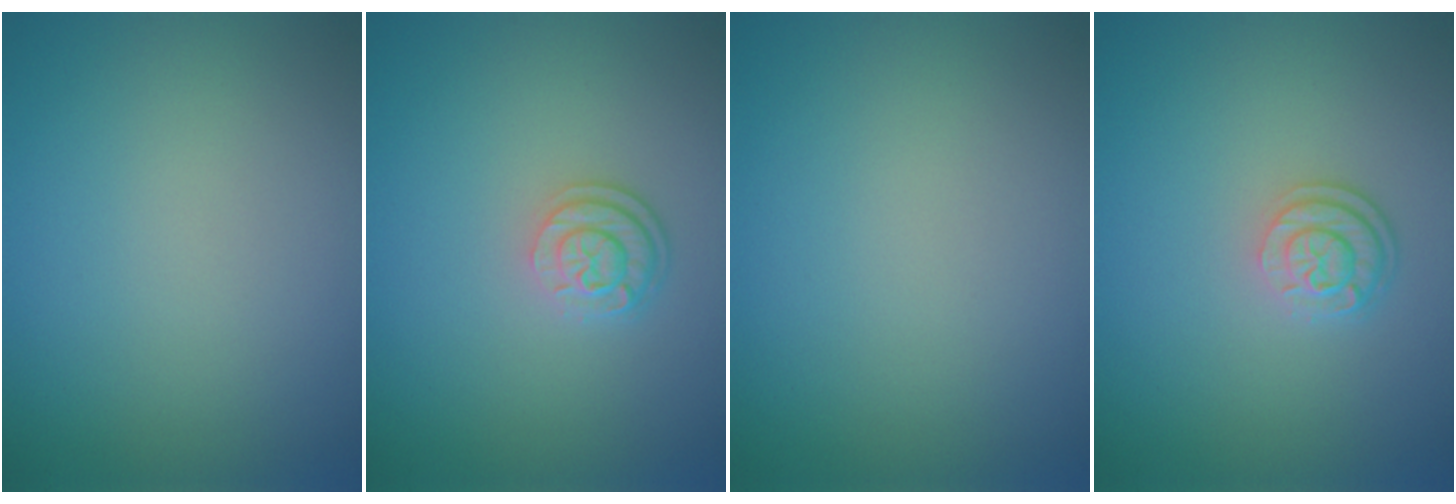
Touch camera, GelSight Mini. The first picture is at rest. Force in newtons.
{"total": 2.6, "press": 1.9, "slide": 1.7}
{"total": 0.0}
{"total": 2.6, "press": 1.9, "slide": 1.7}